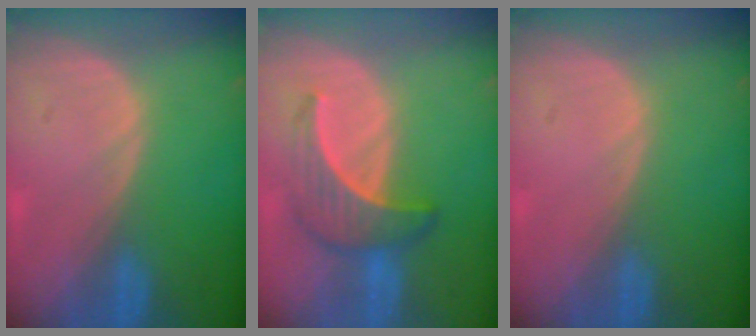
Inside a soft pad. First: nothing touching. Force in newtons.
{"total": 6.3, "press": 6.1, "slide": 1.9}
{"total": 0.0}